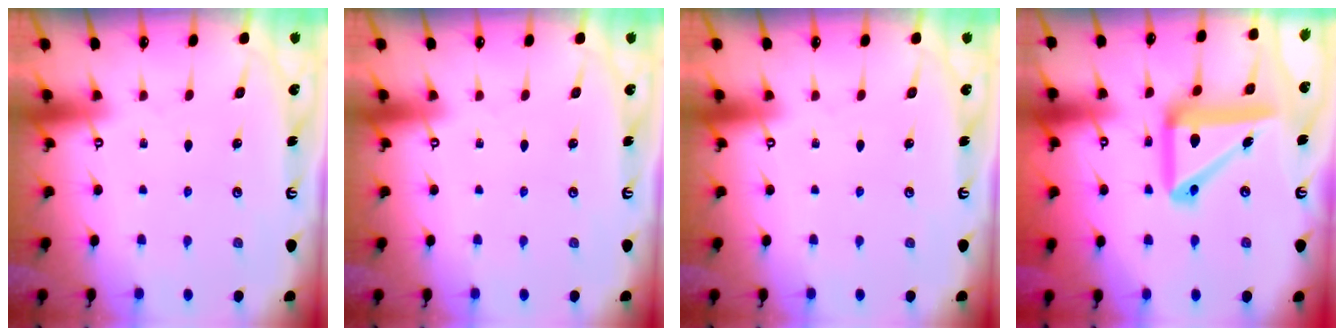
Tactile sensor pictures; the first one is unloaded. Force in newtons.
{"total": 0.0}
{"total": 0.0}
{"total": 16.5, "press": 16.3, "slide": 2.7}